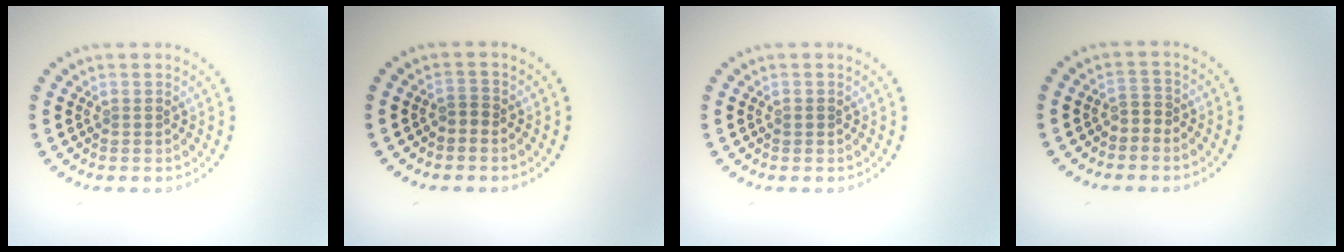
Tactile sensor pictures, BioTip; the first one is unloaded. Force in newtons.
{"total": 1.0, "press": 0.8, "slide": 0.5}
{"total": 0.7, "press": 0.7, "slide": 0.1}
{"total": 1.2, "press": 0.8, "slide": 0.9}